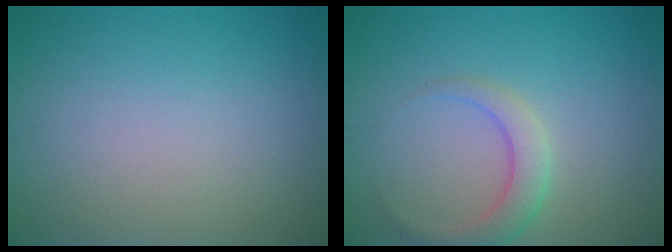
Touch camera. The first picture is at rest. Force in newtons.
{"total": 2.9, "press": 2.9, "slide": 0.1}